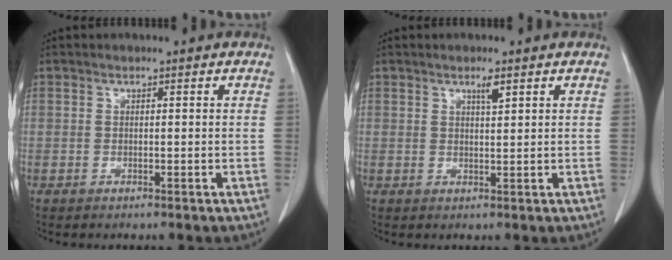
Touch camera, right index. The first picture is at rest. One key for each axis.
{"total": 1.8, "fx": 1.1, "fy": 0.1, "fz": 1.4, "tx": -0.027, "ty": -0.002, "tz": 0.020}